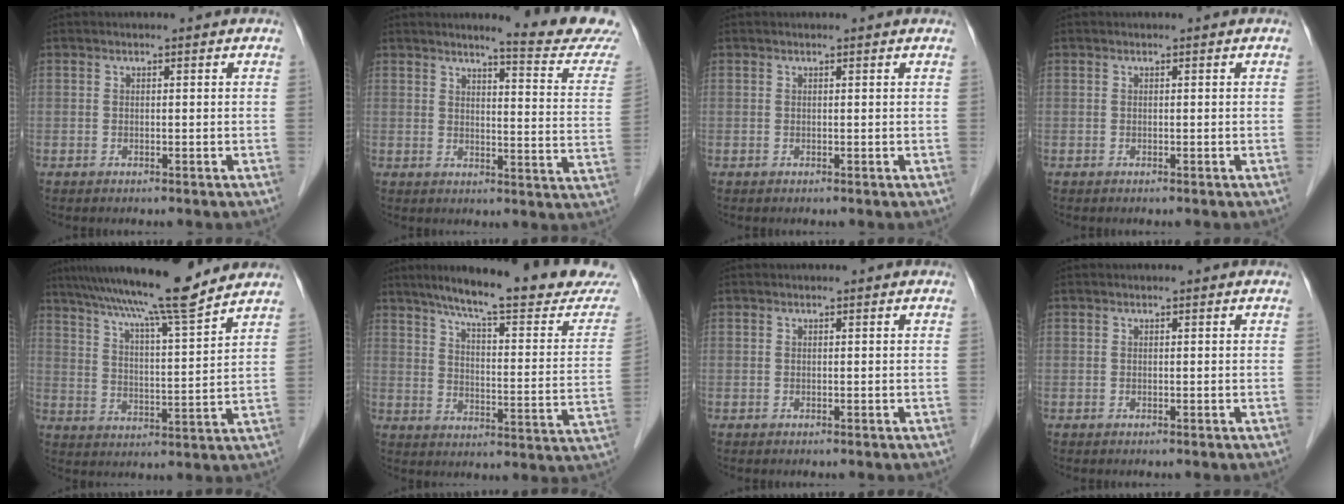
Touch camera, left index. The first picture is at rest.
{"total": 12.7, "force": [11.9, -1.2, 4.4], "torque": [-0.055, -0.078, 0.126]}
{"total": 0.8, "force": [0.7, 0.0, 0.2], "torque": [-0.008, 0.005, 0.009]}
{"total": 0.0}
{"total": 14.8, "force": [12.6, -0.4, 7.8], "torque": [-0.132, 0.009, 0.193]}
{"total": 22.6, "force": [19.5, 1.3, 11.3], "torque": [-0.158, -0.050, 0.253]}
{"total": 0.0}
{"total": 0.0}